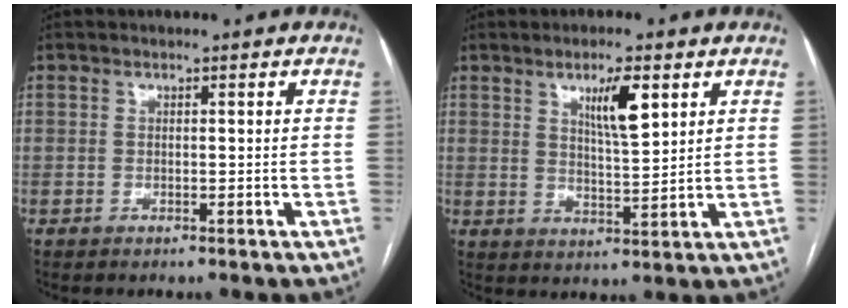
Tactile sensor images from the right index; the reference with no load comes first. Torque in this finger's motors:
{"motor_torque": [0.12, 0.11, 0.15, 0.07]}